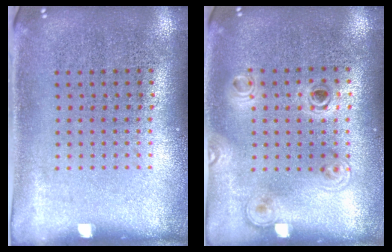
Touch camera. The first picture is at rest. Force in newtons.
{"total": 1.4, "press": 1.2, "slide": 0.7}